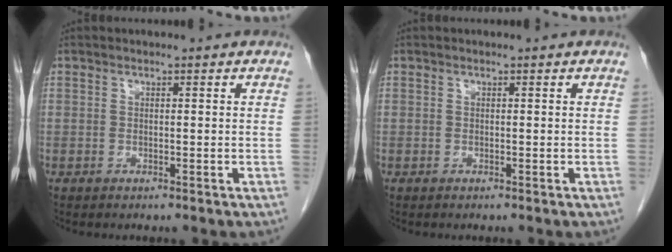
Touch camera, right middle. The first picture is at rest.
{"total": 0.0}